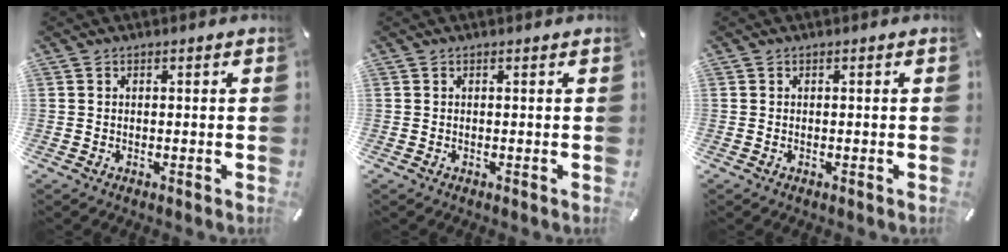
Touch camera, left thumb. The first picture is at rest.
{"total": 0.0}
{"total": 0.0}